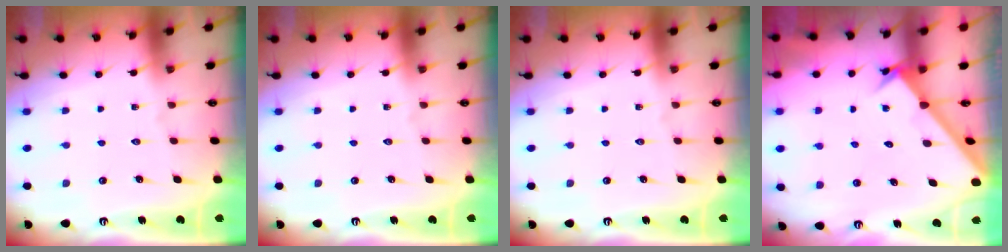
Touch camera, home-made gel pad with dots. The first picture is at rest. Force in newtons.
{"total": 0.0}
{"total": 0.0}
{"total": 2.2, "press": 2.2, "slide": 0.2}